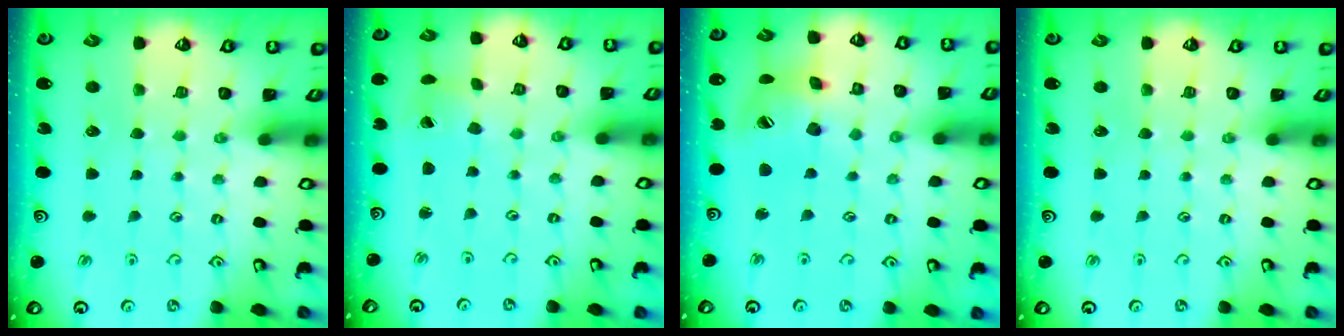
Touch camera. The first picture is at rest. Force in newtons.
{"total": 1.2, "press": 1.1, "slide": 0.3}
{"total": 14.8, "press": 14.7, "slide": 2.1}
{"total": 0.0}